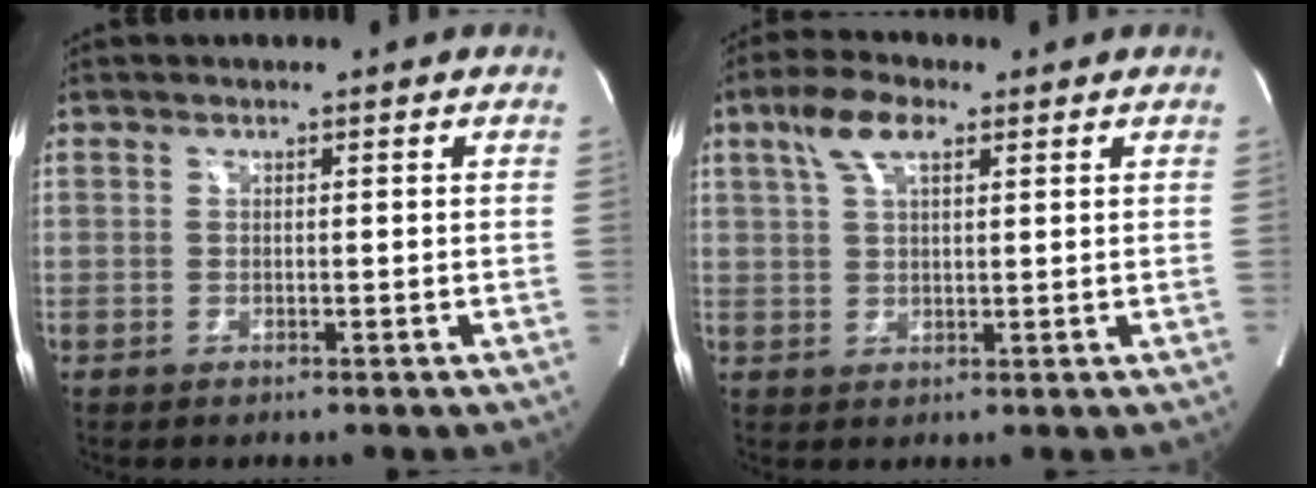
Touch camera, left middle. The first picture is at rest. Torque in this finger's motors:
{"motor_torque": [0.81, -0.63, 0.36, 0.10]}